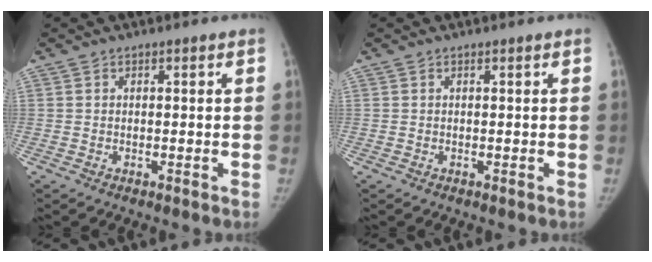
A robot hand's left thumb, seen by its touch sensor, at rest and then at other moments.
{"total": 0.0}